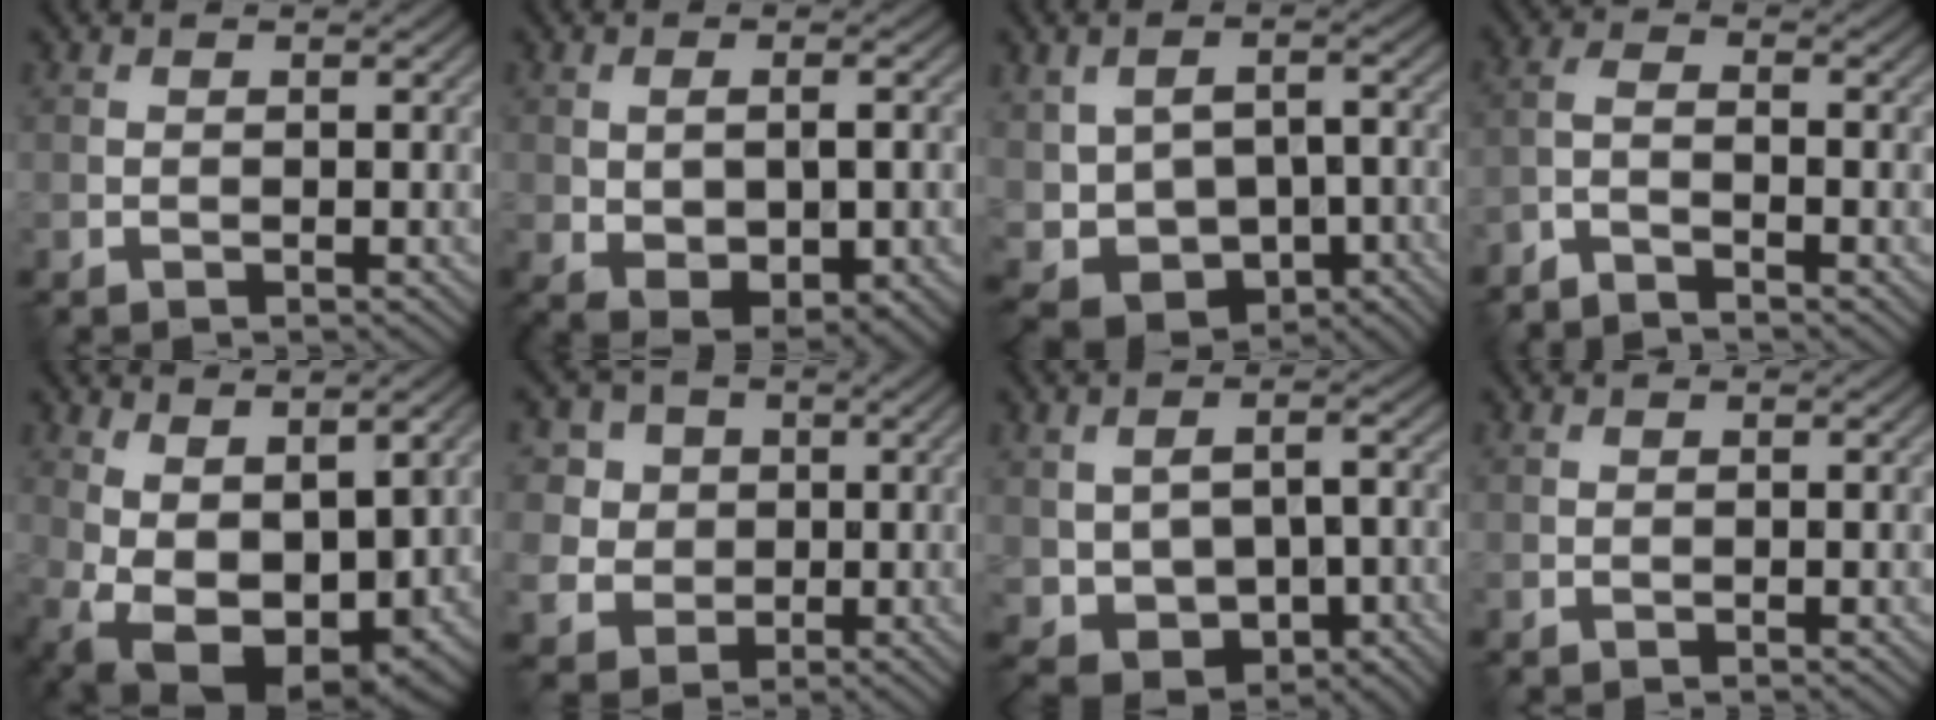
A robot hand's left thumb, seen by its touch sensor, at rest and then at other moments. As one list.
[{"total": 7.3, "force": [-1.3, 3.9, 6.1], "torque": [-0.114, -0.019, -0.007]}, {"total": 9.2, "force": [-2.2, 6.5, 6.2], "torque": [-0.133, -0.027, -0.025]}, {"total": 2.9, "force": [-2.5, 0.3, 1.4], "torque": [-0.030, -0.001, -0.061]}, {"total": 11.9, "force": [0.8, 6.0, 10.2], "torque": [-0.202, -0.028, 0.047]}, {"total": 7.8, "force": [2.1, 7.1, 2.3], "torque": [-0.100, 0.003, 0.040]}, {"total": 8.0, "force": [-1.7, 5.4, 5.7], "torque": [-0.120, -0.023, -0.012]}, {"total": 0.0}]